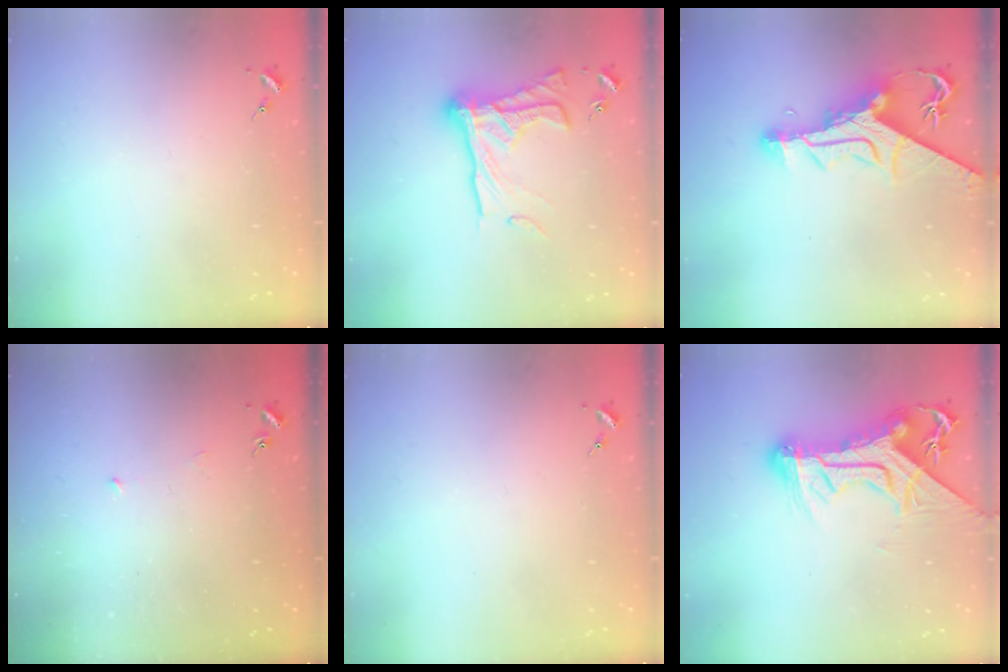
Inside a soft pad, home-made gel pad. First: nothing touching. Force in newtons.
{"total": 18.8, "press": 18.7, "slide": 1.7}
{"total": 13.8, "press": 13.7, "slide": 1.3}
{"total": 3.1, "press": 3.1, "slide": 0.2}
{"total": 0.0}
{"total": 19.4, "press": 19.4, "slide": 1.4}